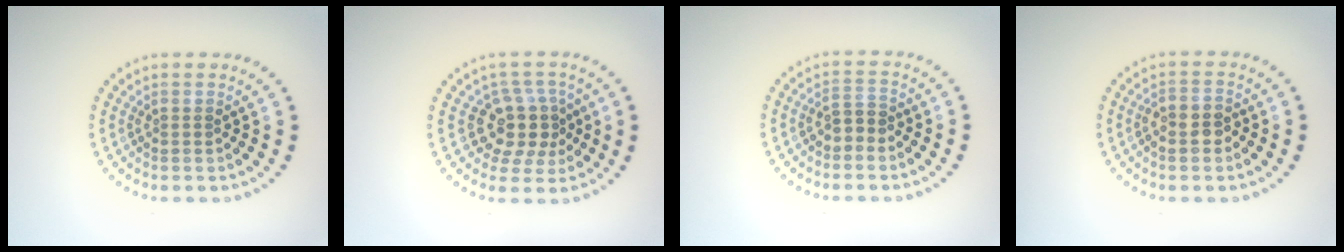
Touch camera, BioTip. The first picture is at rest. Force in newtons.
{"total": 4.1, "press": 3.4, "slide": 2.2}
{"total": 1.9, "press": 1.8, "slide": 0.8}
{"total": 2.2, "press": 2.0, "slide": 0.9}